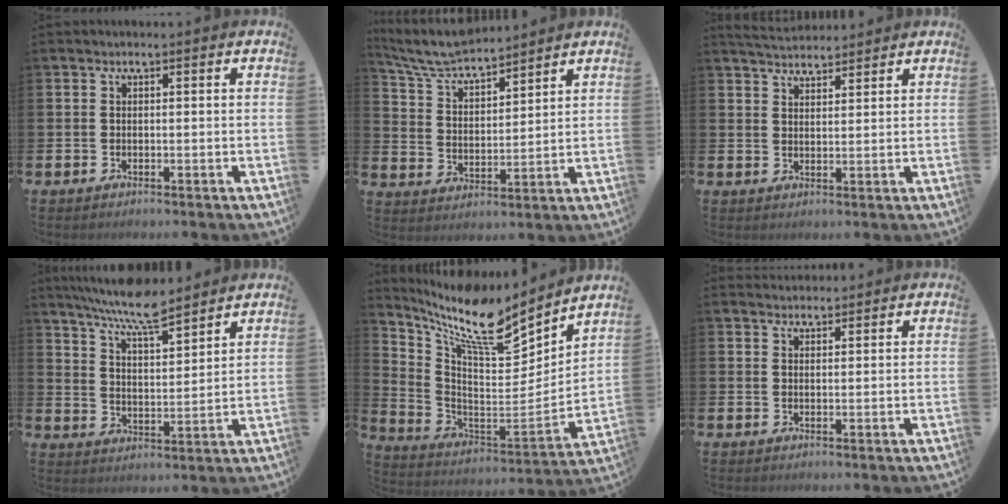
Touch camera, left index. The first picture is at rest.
{"total": 6.8, "force": [6.5, 0.8, 1.8], "torque": [-0.068, -0.039, 0.115]}
{"total": 3.9, "force": [3.8, 0.6, 0.5], "torque": [-0.020, -0.018, 0.070]}
{"total": 8.1, "force": [7.4, 0.8, 3.1], "torque": [-0.089, -0.037, 0.134]}
{"total": 11.6, "force": [9.2, 2.9, 6.6], "torque": [-0.163, -0.060, 0.152]}
{"total": 2.1, "force": [2.0, 0.6, 0.0], "torque": [0.005, -0.008, 0.036]}